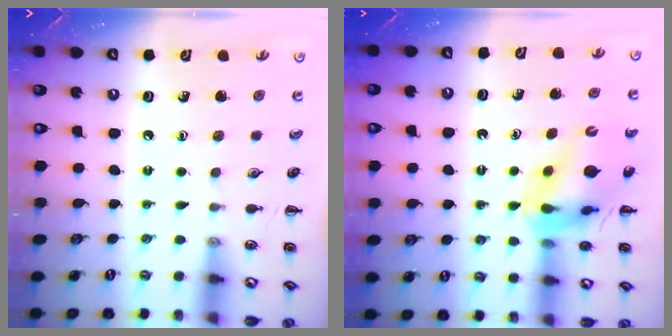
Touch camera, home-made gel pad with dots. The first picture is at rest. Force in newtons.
{"total": 12.4, "press": 11.9, "slide": 3.5}